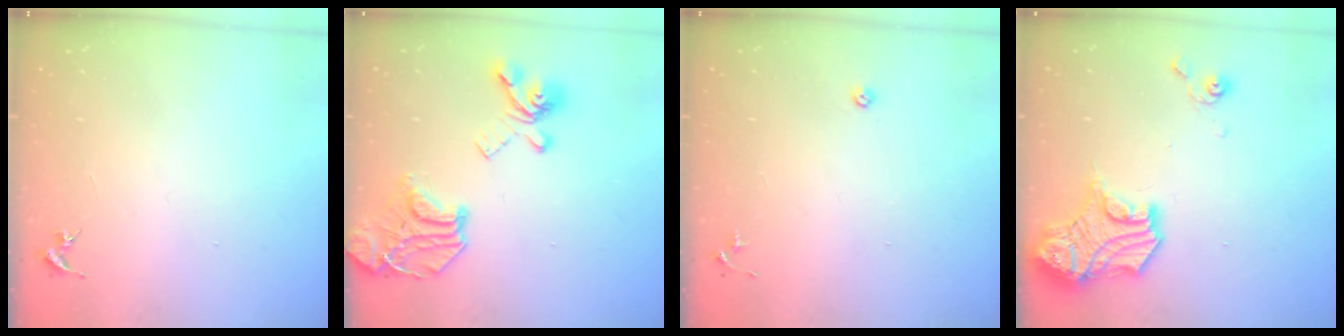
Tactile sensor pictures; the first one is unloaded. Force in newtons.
{"total": 21.1, "press": 21.0, "slide": 2.3}
{"total": 3.4, "press": 3.3, "slide": 0.7}
{"total": 17.0, "press": 16.9, "slide": 1.4}